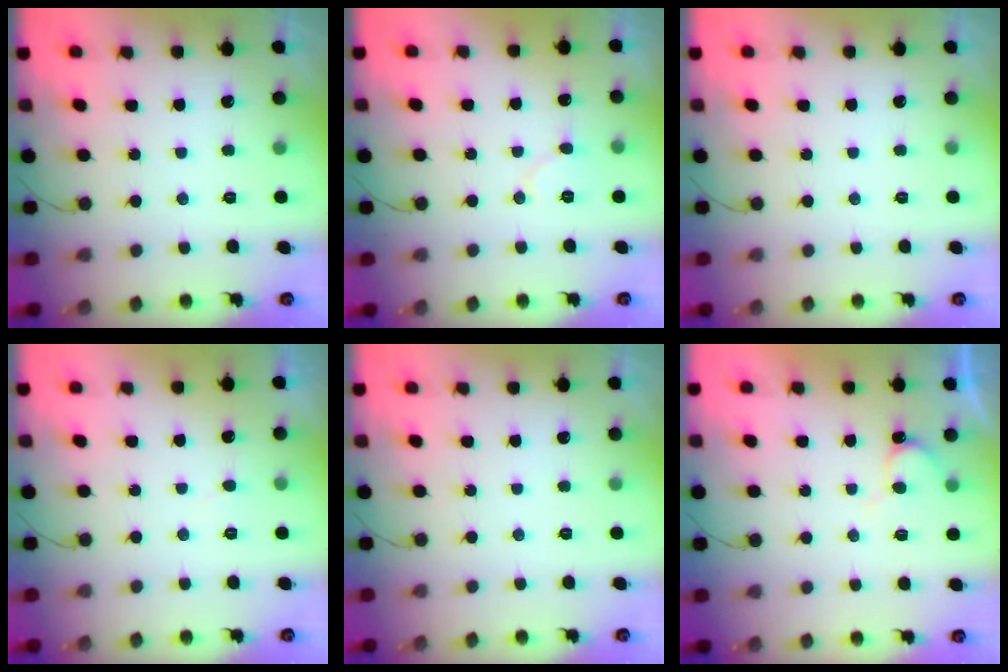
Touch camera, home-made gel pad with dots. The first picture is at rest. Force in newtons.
{"total": 6.4, "press": 6.4, "slide": 0.5}
{"total": 0.0}
{"total": 3.3, "press": 3.3, "slide": 0.2}
{"total": 0.0}
{"total": 5.0, "press": 5.0, "slide": 0.4}